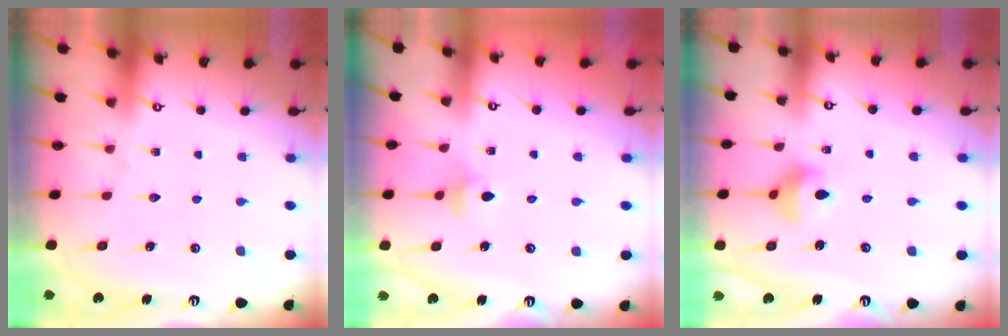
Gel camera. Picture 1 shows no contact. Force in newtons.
{"total": 4.2, "press": 4.1, "slide": 0.9}
{"total": 7.7, "press": 7.4, "slide": 2.2}